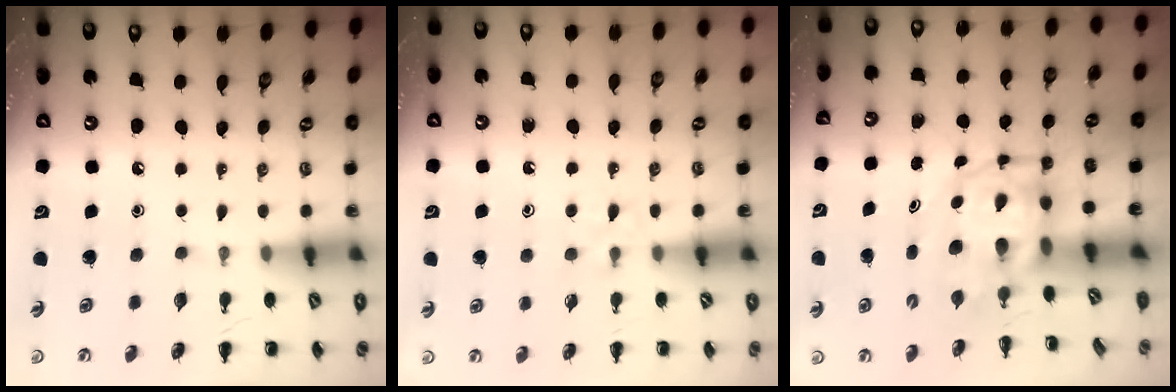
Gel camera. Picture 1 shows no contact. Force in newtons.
{"total": 4.1, "press": 3.8, "slide": 1.6}
{"total": 5.2, "press": 5.0, "slide": 1.1}